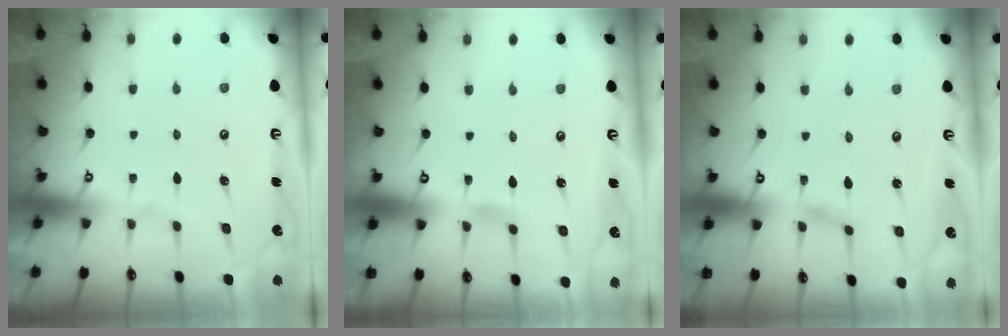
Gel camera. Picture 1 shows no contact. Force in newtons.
{"total": 2.8, "press": 2.8, "slide": 0.2}
{"total": 1.5, "press": 1.5, "slide": 0.1}